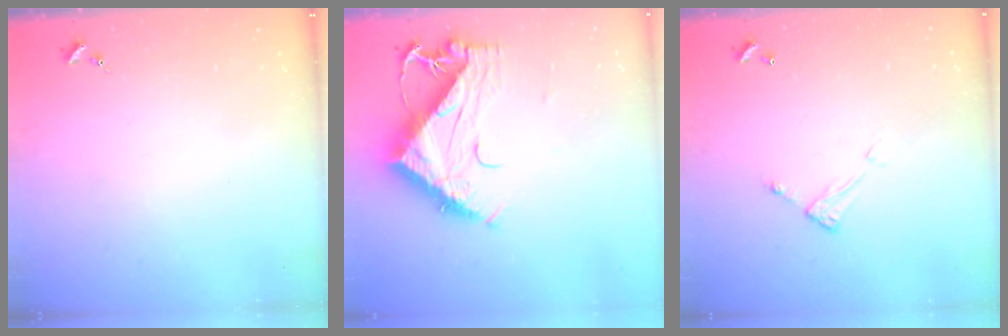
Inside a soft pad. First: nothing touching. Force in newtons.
{"total": 12.0, "press": 11.9, "slide": 1.4}
{"total": 5.0, "press": 5.0, "slide": 0.2}